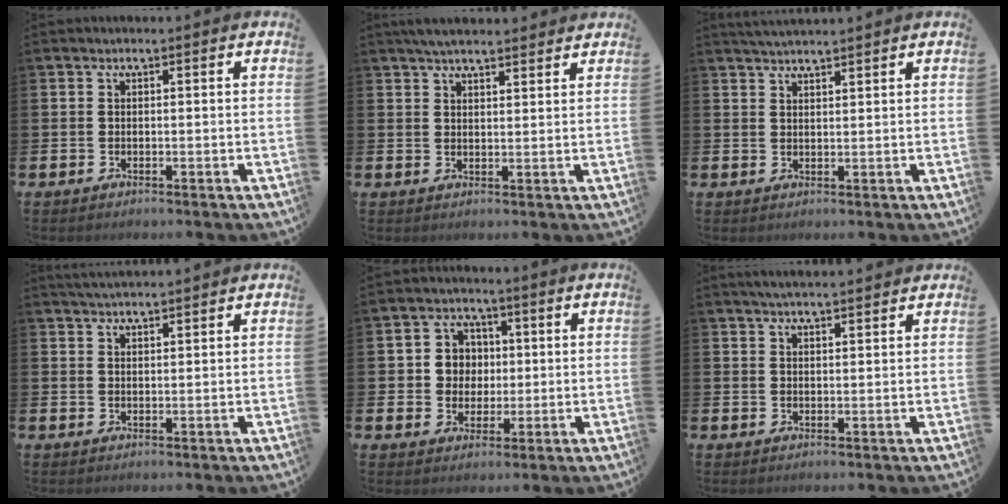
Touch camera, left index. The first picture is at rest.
{"total": 3.6, "force": [3.5, 0.6, 0.8], "torque": [-0.022, -0.011, 0.063]}
{"total": 2.6, "force": [2.5, 0.0, 0.4], "torque": [-0.010, -0.009, 0.047]}
{"total": 2.6, "force": [2.6, 0.2, 0.4], "torque": [-0.011, -0.009, 0.048]}
{"total": 4.6, "force": [1.2, 4.3, 1.2], "torque": [-0.031, 0.010, 0.016]}
{"total": 3.0, "force": [2.9, 0.2, 0.7], "torque": [-0.018, -0.008, 0.052]}